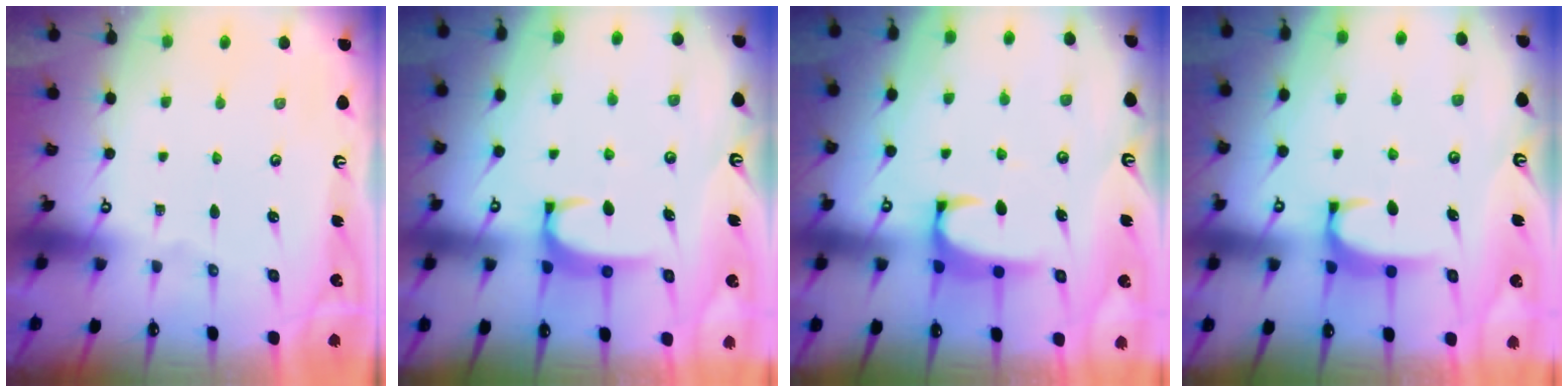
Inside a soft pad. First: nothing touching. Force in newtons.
{"total": 2.8, "press": 2.8, "slide": 0.4}
{"total": 2.0, "press": 1.9, "slide": 0.6}
{"total": 1.7, "press": 1.6, "slide": 0.5}